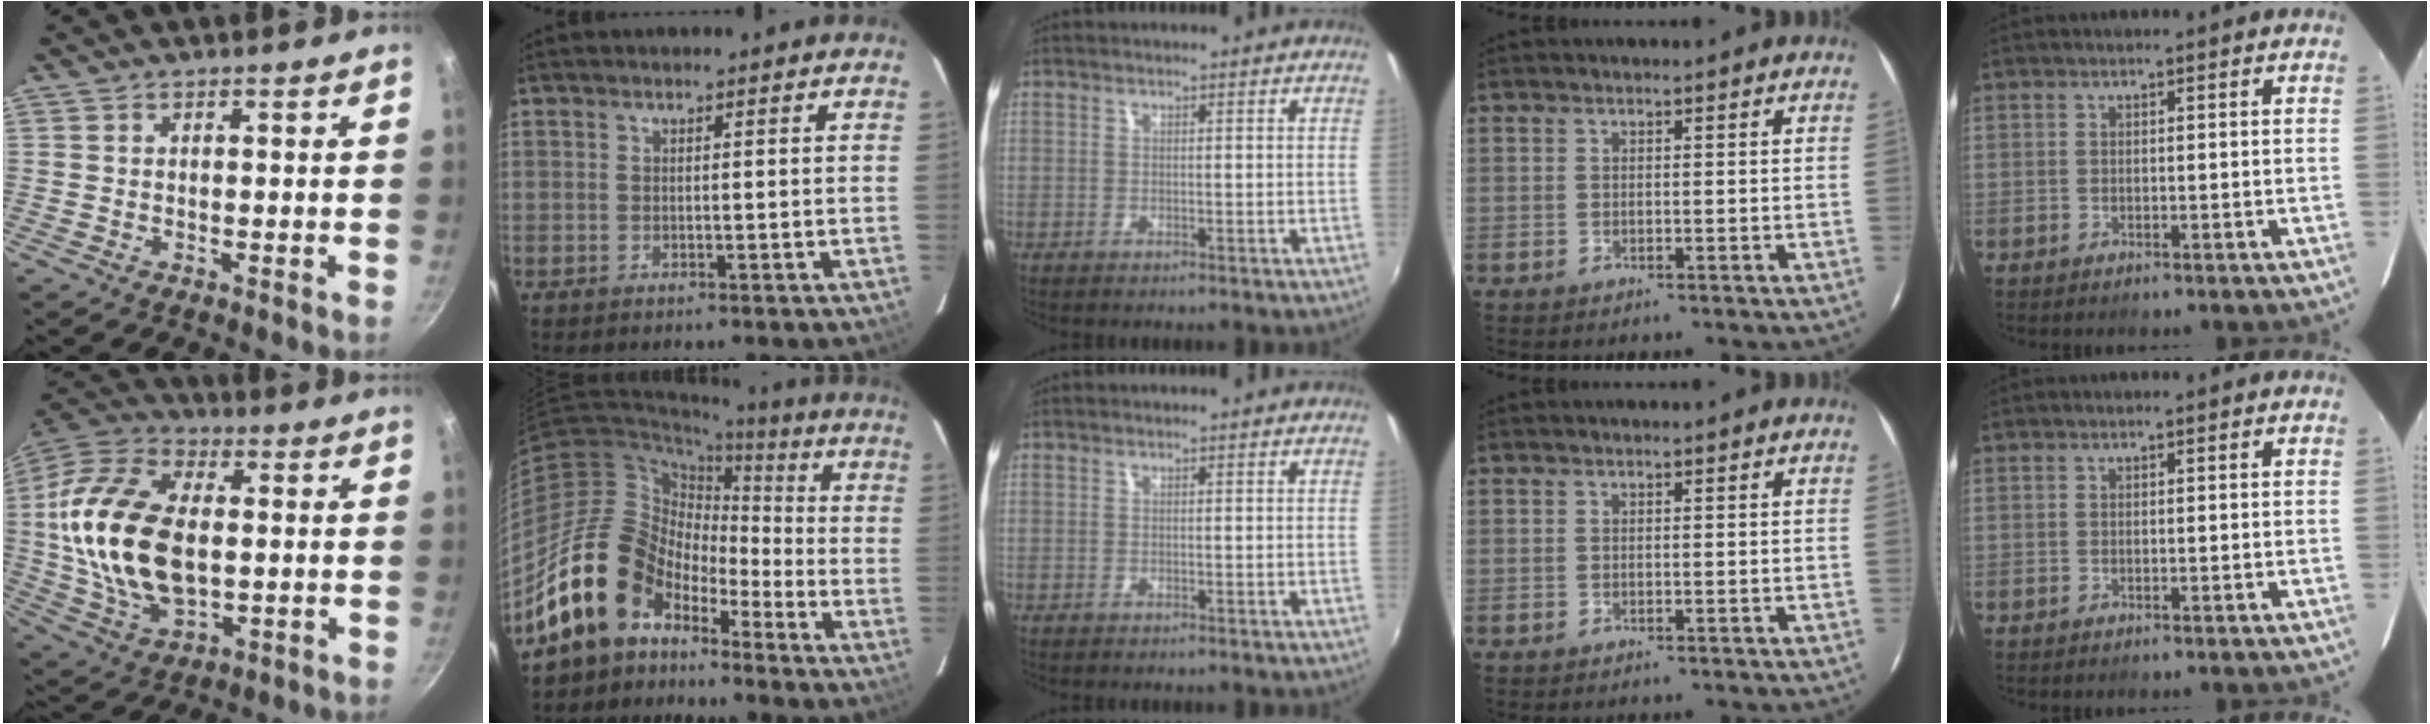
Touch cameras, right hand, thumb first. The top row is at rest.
{"thumb": {"total": 23.5, "force": [0.7, 14.1, 18.7], "torque": [-0.354, 0.013, 0.011]}, "index": {"total": 17.3, "force": [-11.2, 10.9, 7.2], "torque": [-0.149, 0.022, -0.179]}}